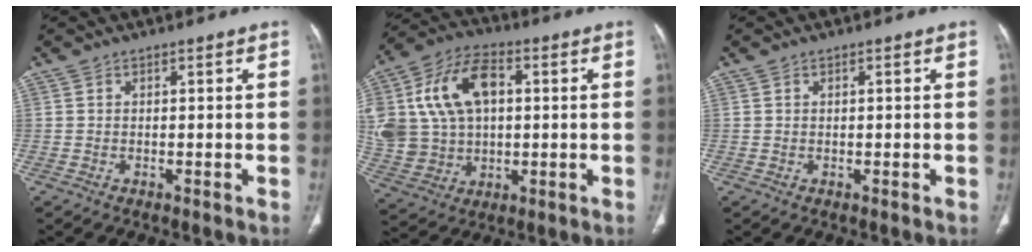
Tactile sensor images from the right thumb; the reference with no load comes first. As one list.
[{"total": 21.1, "force": [4.1, 14.5, 14.7], "torque": [-0.299, 0.021, 0.084]}, {"total": 0.6, "force": [0.2, 0.3, 0.5], "torque": [-0.008, 0.000, 0.005]}]